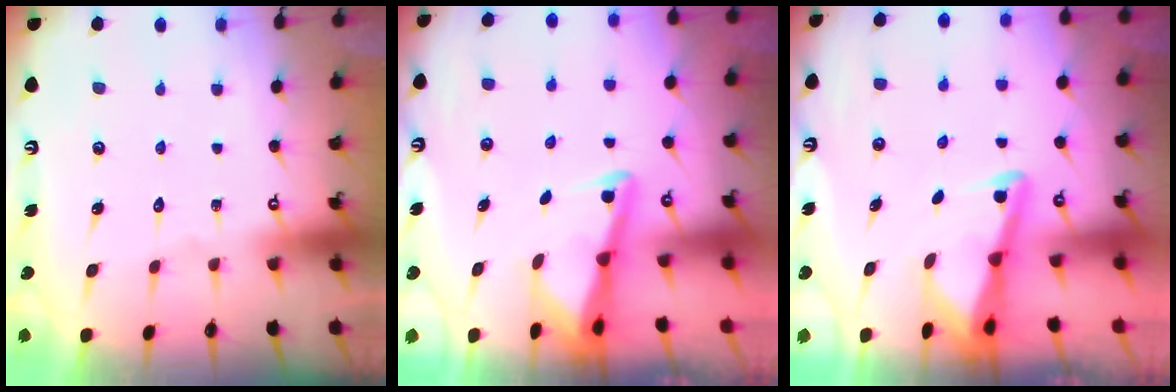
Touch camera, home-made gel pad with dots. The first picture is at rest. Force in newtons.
{"total": 2.9, "press": 2.9, "slide": 0.3}
{"total": 3.2, "press": 3.2, "slide": 0.4}